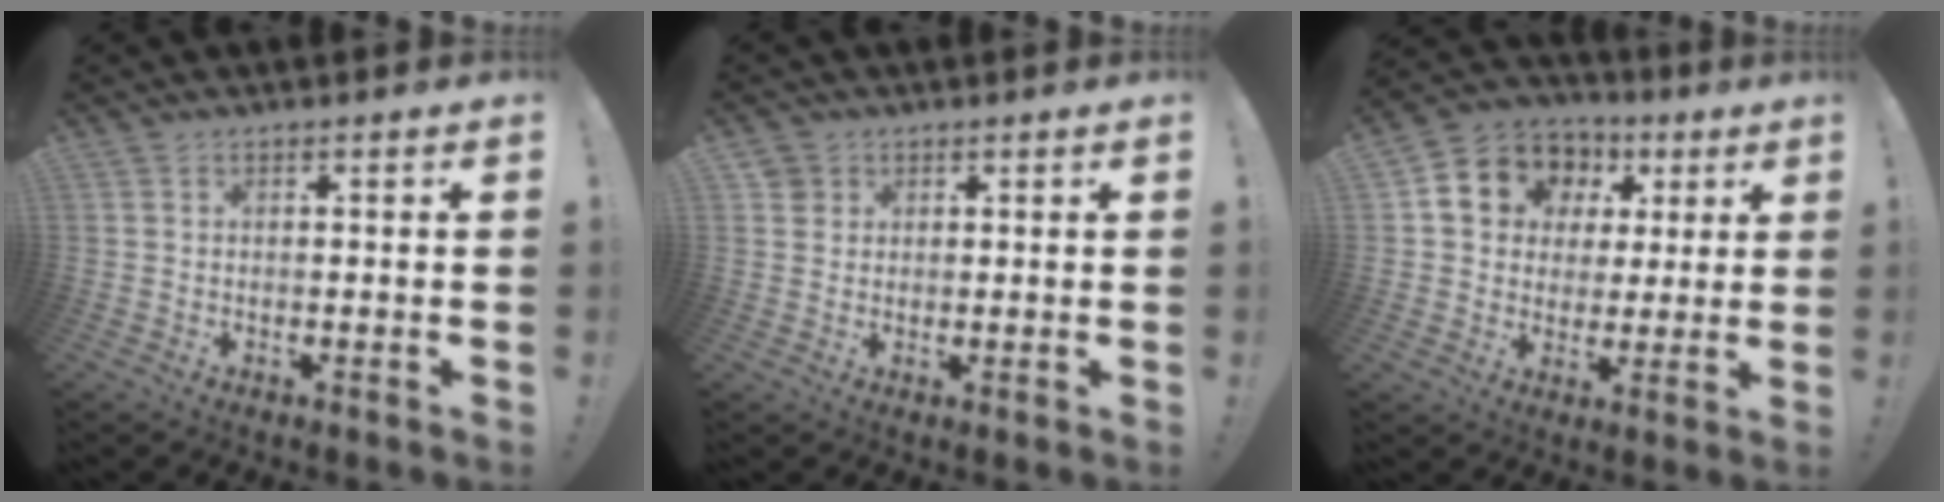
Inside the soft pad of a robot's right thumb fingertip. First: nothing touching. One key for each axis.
{"total": 3.2, "fx": 1.4, "fy": 2.8, "fz": 0.5, "tx": -0.003, "ty": -0.004, "tz": 0.026}
{"total": 11.6, "fx": 4.1, "fy": 9.9, "fz": 4.5, "tx": -0.065, "ty": -0.017, "tz": 0.084}